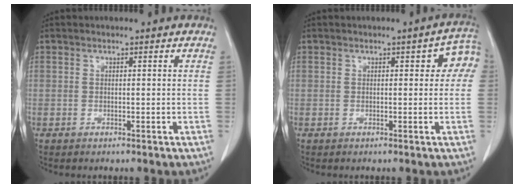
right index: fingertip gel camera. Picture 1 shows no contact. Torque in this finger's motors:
{"motor_torque": [0.16, 0.13, 0.02, 0.01]}